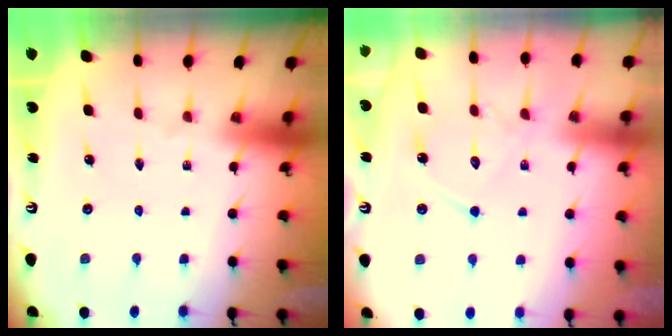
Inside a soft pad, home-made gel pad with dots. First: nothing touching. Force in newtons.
{"total": 13.3, "press": 13.3, "slide": 1.1}